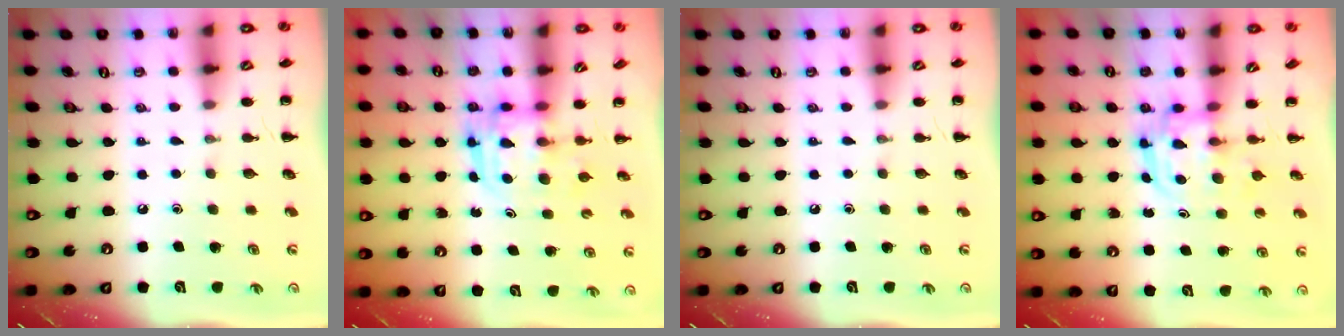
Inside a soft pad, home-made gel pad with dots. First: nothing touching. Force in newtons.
{"total": 3.1, "press": 3.1, "slide": 0.3}
{"total": 0.0}
{"total": 2.7, "press": 2.7, "slide": 0.3}